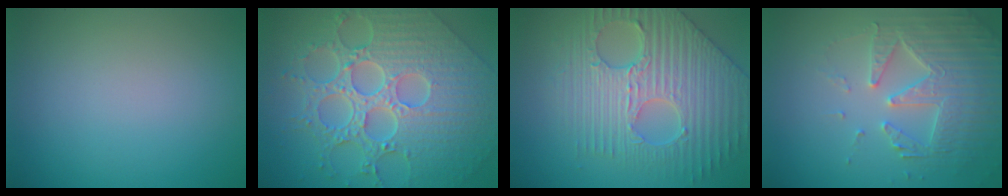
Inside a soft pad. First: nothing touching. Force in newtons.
{"total": 9.8, "press": 7.1, "slide": 6.8}
{"total": 6.9, "press": 5.8, "slide": 3.6}
{"total": 4.7, "press": 4.5, "slide": 1.2}